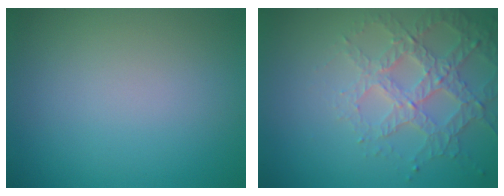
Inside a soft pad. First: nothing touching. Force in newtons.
{"total": 4.1, "press": 3.5, "slide": 2.0}